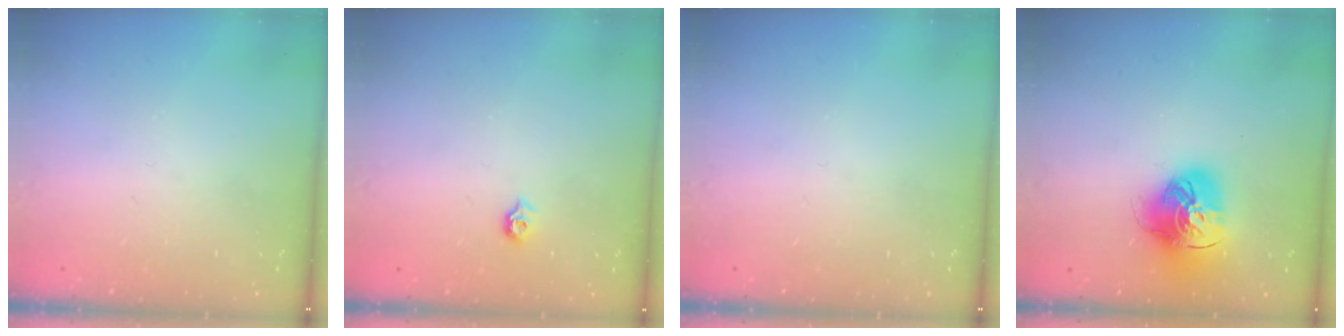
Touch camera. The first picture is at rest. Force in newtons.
{"total": 5.3, "press": 5.2, "slide": 0.8}
{"total": 0.0}
{"total": 15.6, "press": 15.5, "slide": 1.7}